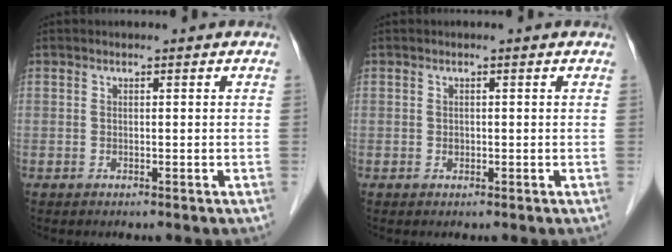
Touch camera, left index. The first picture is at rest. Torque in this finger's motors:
{"motor_torque": [0.01, 0.01, 0.02, 0.00]}